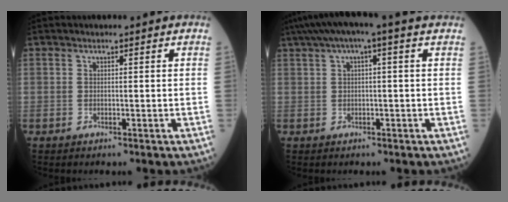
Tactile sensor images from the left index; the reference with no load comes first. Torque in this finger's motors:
{"motor_torque": [1.13, -1.00, 0.72, 0.07]}